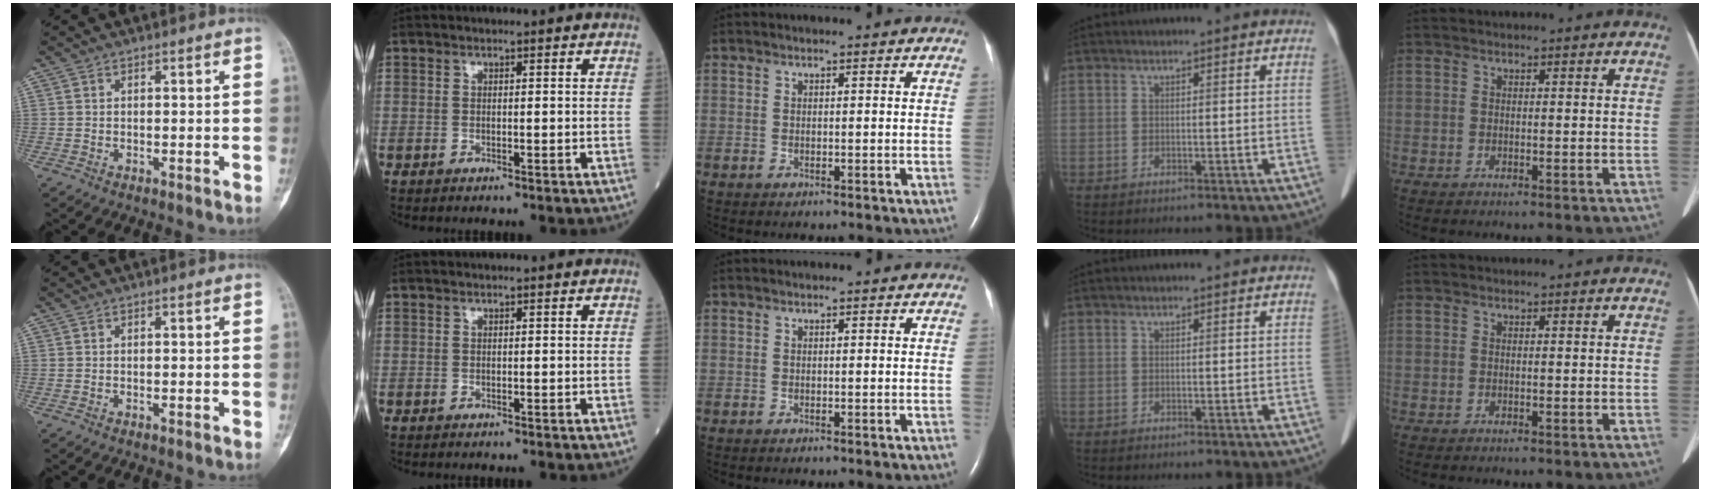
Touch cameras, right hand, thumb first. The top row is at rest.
{}